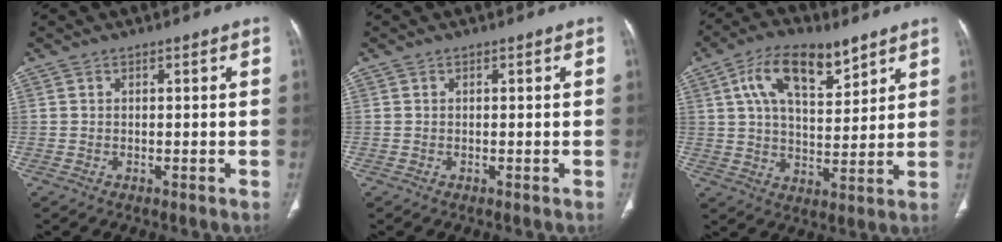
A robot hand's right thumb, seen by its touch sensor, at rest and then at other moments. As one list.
[{"total": 0.0}, {"total": 14.0, "force": [7.3, 6.7, 9.8], "torque": [-0.144, -0.019, 0.129]}]